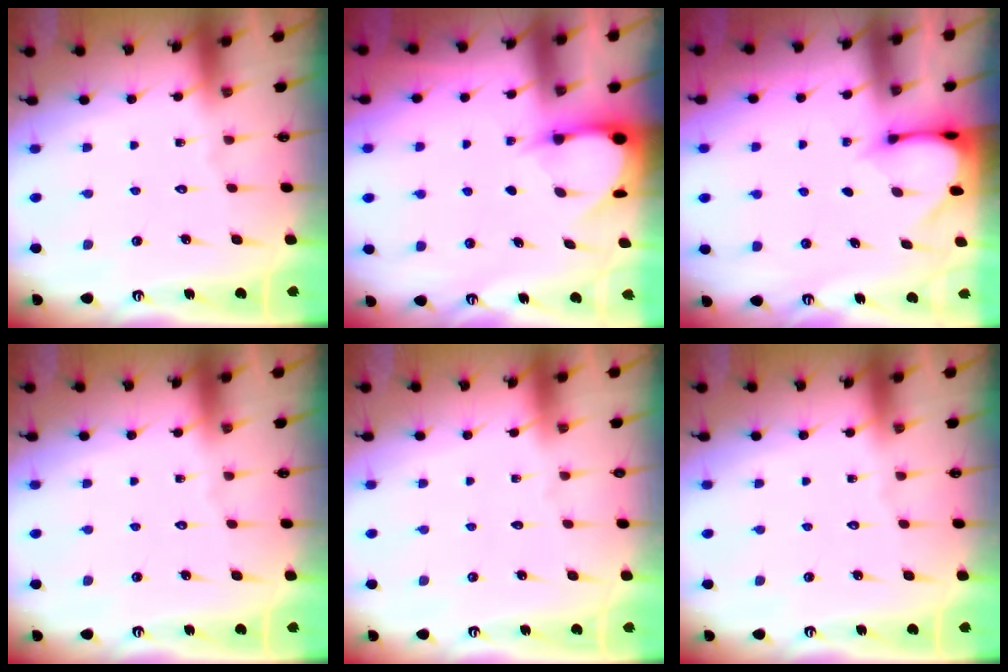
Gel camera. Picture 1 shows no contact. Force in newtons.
{"total": 3.1, "press": 3.1, "slide": 0.1}
{"total": 2.9, "press": 2.9, "slide": 0.3}
{"total": 0.0}
{"total": 0.0}
{"total": 0.0}